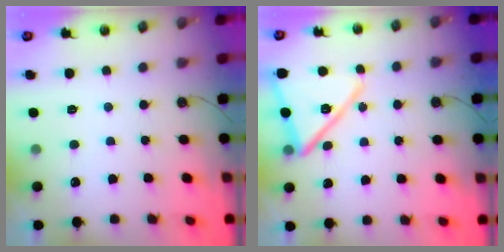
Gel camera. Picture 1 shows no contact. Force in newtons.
{"total": 15.0, "press": 14.9, "slide": 1.3}